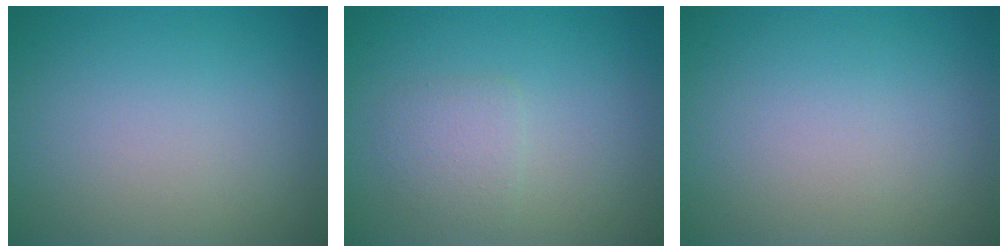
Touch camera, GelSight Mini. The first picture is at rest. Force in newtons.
{"total": 1.9, "press": 1.9, "slide": 0.1}
{"total": 0.0}